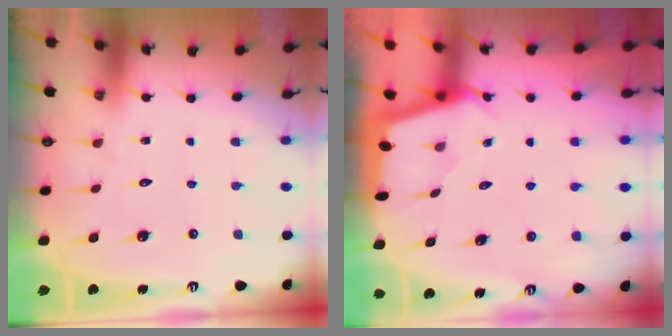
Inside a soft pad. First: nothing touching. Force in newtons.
{"total": 1.8, "press": 1.7, "slide": 0.1}